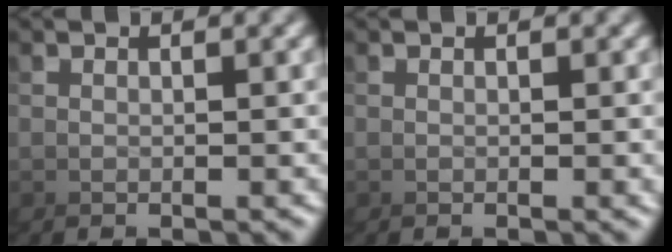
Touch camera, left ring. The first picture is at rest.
{"total": 0.7, "force": [0.2, -0.6, -0.3], "torque": [0.003, 0.005, 0.000]}